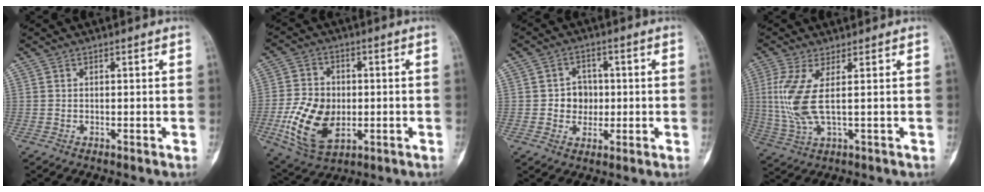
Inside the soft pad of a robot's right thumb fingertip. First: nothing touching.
{"total": 14.4, "force": [-2.9, 9.1, 10.8], "torque": [-0.189, -0.004, -0.042]}
{"total": 5.5, "force": [-0.1, 4.9, 2.6], "torque": [-0.009, 0.008, -0.004]}
{"total": 8.5, "force": [1.4, 2.1, 8.1], "torque": [-0.220, -0.011, 0.033]}